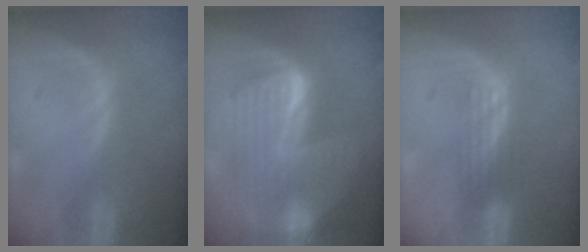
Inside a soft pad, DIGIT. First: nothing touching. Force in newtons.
{"total": 9.9, "press": 9.9, "slide": 0.9}
{"total": 2.9, "press": 2.5, "slide": 1.5}